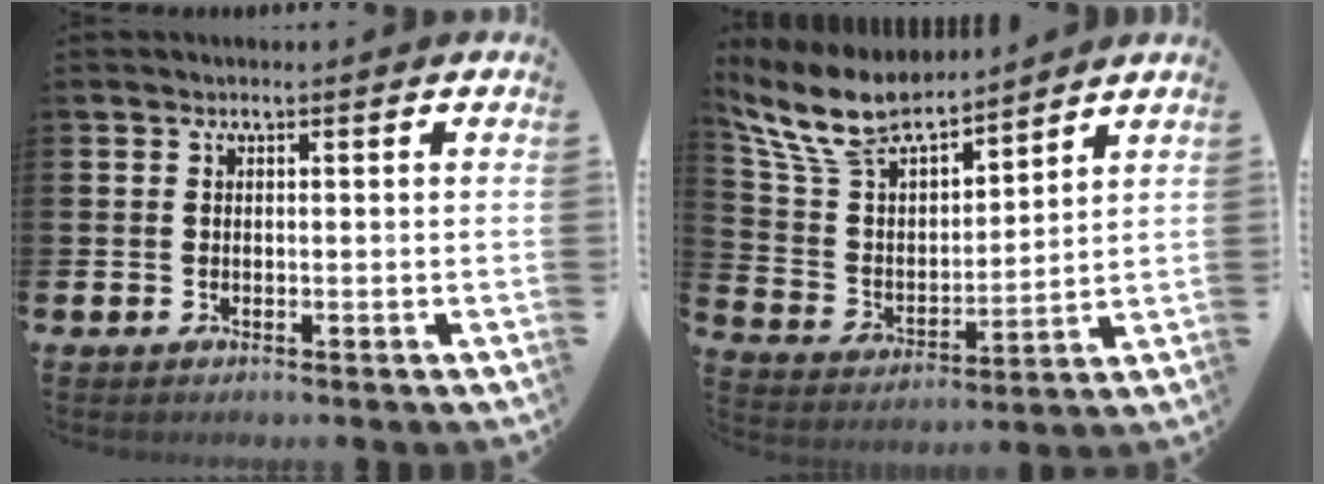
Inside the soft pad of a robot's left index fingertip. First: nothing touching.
{"total": 10.2, "force": [9.1, 2.9, 3.5], "torque": [-0.120, -0.053, 0.165]}